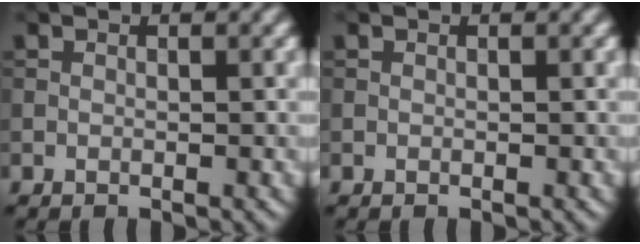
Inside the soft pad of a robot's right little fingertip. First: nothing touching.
{"total": 0.0}